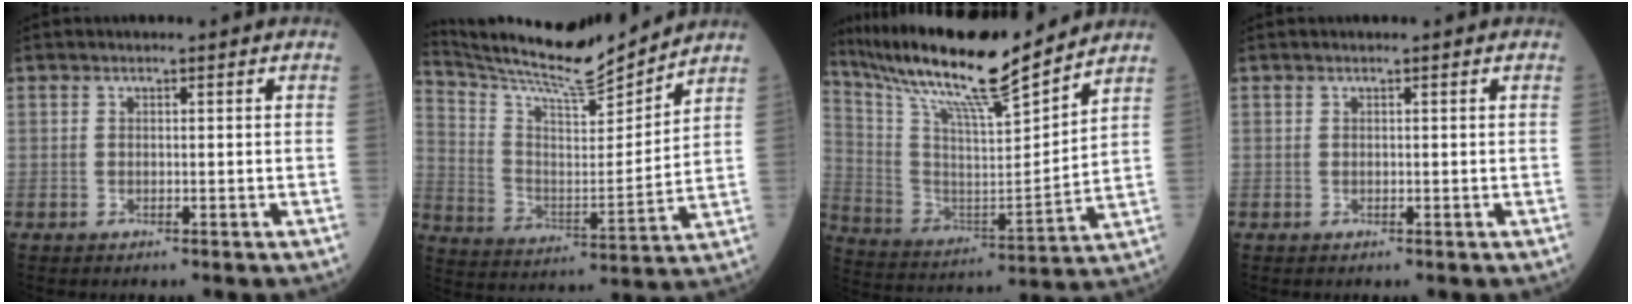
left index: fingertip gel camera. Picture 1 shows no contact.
{"total": 15.1, "force": [14.4, -0.1, 4.4], "torque": [-0.099, -0.008, 0.252]}
{"total": 19.7, "force": [16.8, 0.7, 10.3], "torque": [-0.195, 0.002, 0.295]}
{"total": 0.0}